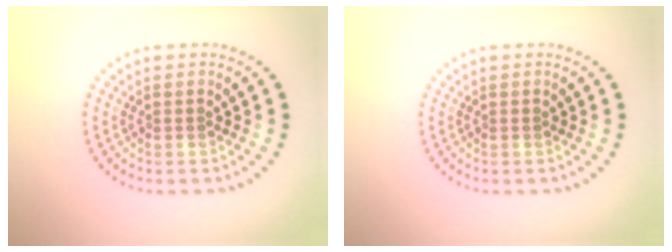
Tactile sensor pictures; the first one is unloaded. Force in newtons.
{"total": 0.0}